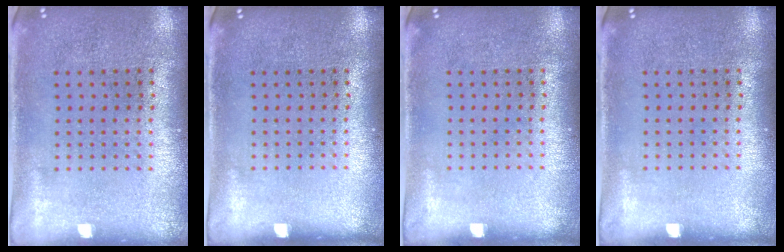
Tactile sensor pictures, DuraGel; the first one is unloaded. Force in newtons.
{"total": 0.0}
{"total": 0.0}
{"total": 0.0}